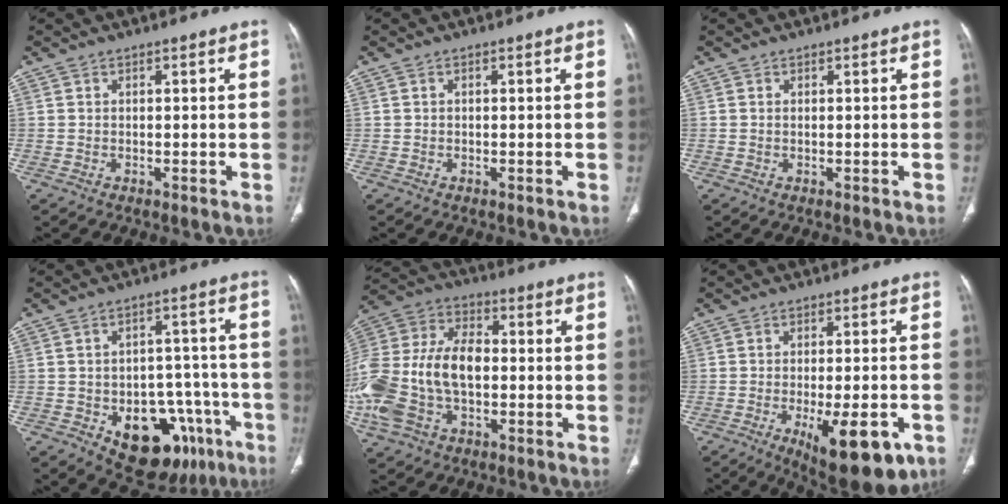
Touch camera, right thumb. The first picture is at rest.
{"total": 0.0}
{"total": 0.0}
{"total": 18.0, "force": [-8.2, 10.9, 11.7], "torque": [-0.116, 0.047, -0.100]}
{"total": 22.2, "force": [-2.8, 14.1, 16.9], "torque": [-0.397, 0.023, -0.048]}
{"total": 15.7, "force": [-6.6, 5.8, 12.9], "torque": [-0.145, 0.006, -0.078]}